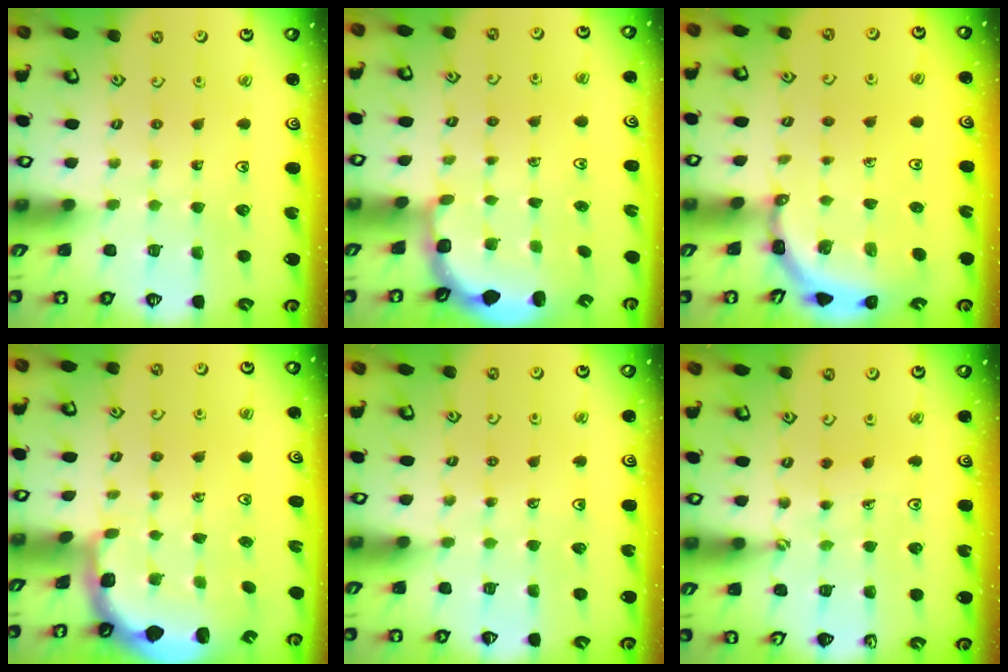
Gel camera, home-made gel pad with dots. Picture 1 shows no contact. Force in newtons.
{"total": 3.0, "press": 2.6, "slide": 1.5}
{"total": 3.6, "press": 3.6, "slide": 0.2}
{"total": 2.1, "press": 1.8, "slide": 1.0}
{"total": 3.5, "press": 3.4, "slide": 0.8}
{"total": 2.5, "press": 2.2, "slide": 1.3}